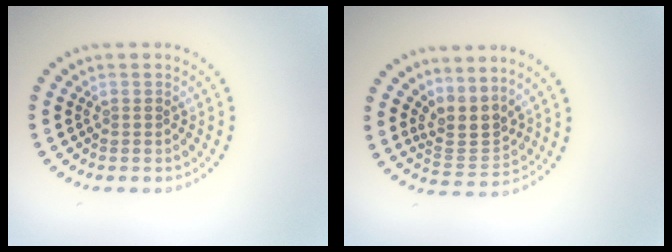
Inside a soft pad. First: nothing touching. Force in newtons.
{"total": 3.1, "press": 2.2, "slide": 2.1}